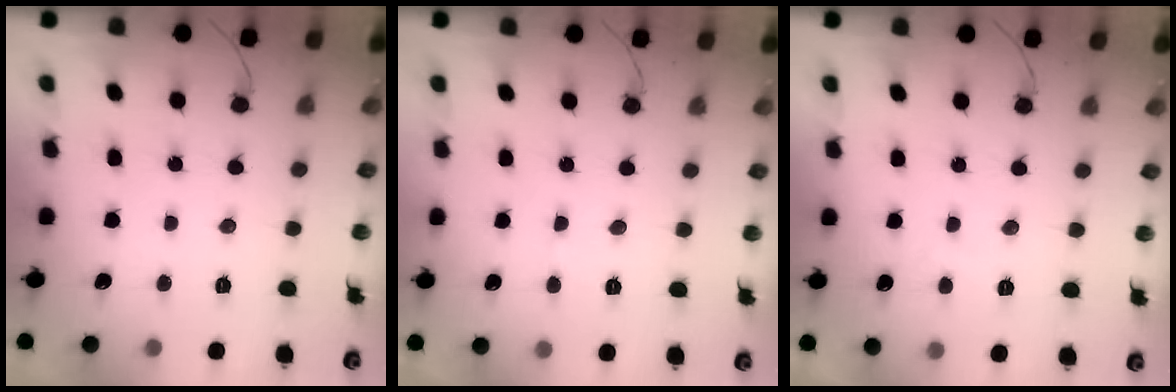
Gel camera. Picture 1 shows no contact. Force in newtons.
{"total": 2.6, "press": 2.6, "slide": 0.2}
{"total": 1.5, "press": 1.4, "slide": 0.6}